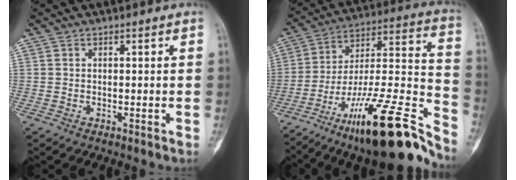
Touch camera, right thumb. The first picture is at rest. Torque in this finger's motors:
{"motor_torque": [1.33, -0.28, 1.57, -1.20, 0.14]}